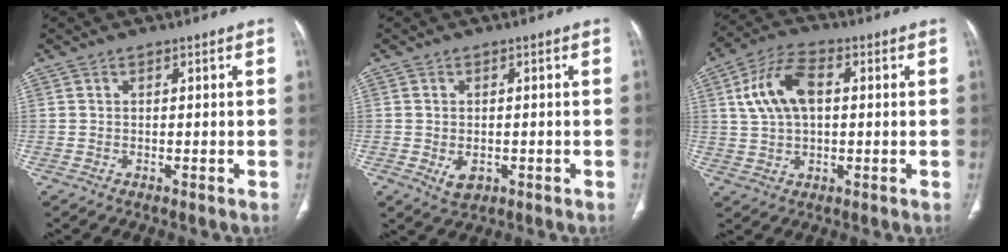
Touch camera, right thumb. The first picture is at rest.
{"total": 3.5, "force": [-0.9, 2.4, 2.3], "torque": [-0.035, 0.000, -0.005]}
{"total": 10.9, "force": [2.2, 6.2, 8.7], "torque": [-0.169, 0.018, 0.038]}